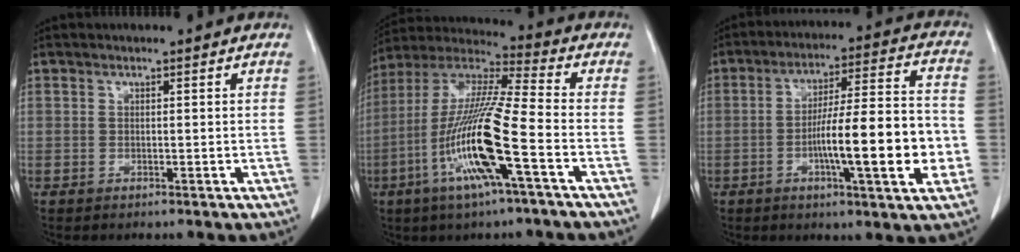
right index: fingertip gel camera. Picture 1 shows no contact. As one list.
[{"total": 17.6, "force": [-5.9, 0.8, 16.6], "torque": [-0.340, -0.012, -0.117]}, {"total": 16.6, "force": [-3.8, 2.0, 16.0], "torque": [-0.252, 0.011, -0.057]}]